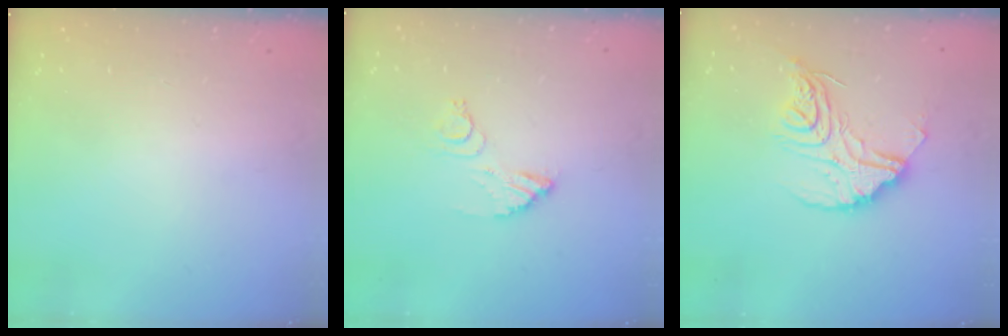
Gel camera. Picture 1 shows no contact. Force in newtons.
{"total": 8.1, "press": 8.0, "slide": 0.7}
{"total": 16.0, "press": 15.9, "slide": 1.5}